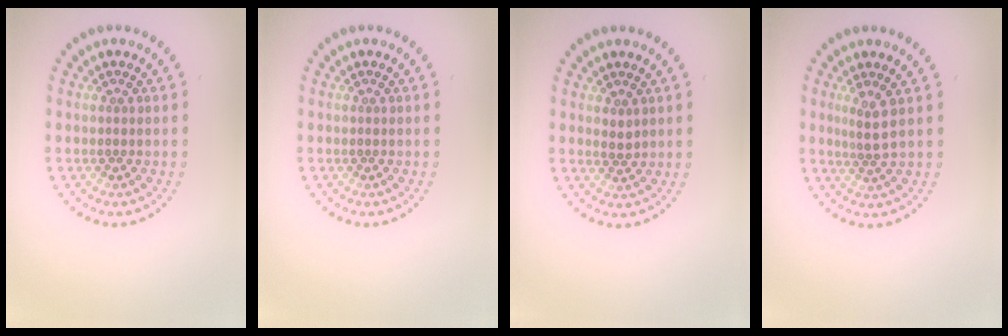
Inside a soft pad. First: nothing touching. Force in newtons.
{"total": 0.0}
{"total": 0.9, "press": 0.8, "slide": 0.4}
{"total": 1.9, "press": 1.3, "slide": 1.4}